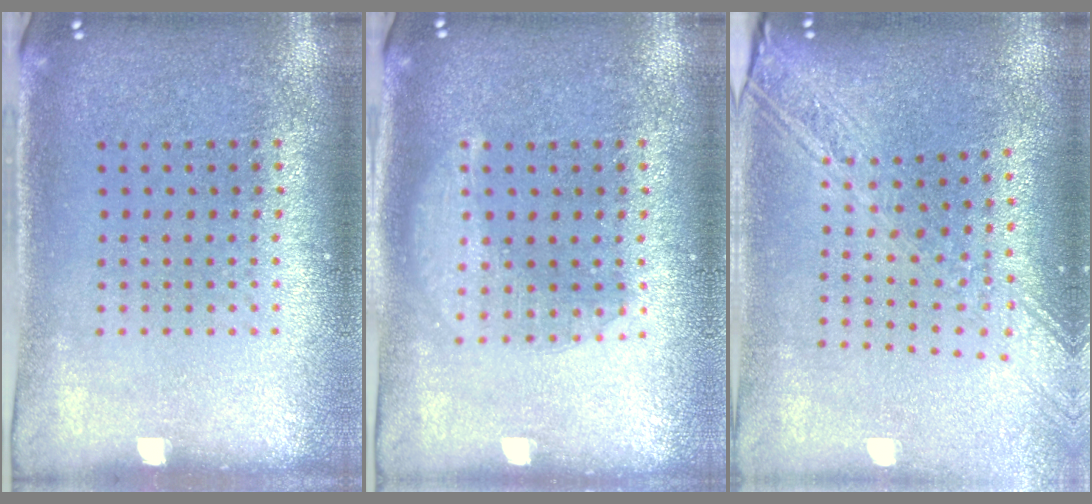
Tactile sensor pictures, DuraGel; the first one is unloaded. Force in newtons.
{"total": 2.2, "press": 2.2, "slide": 0.3}
{"total": 2.5, "press": 2.1, "slide": 1.4}